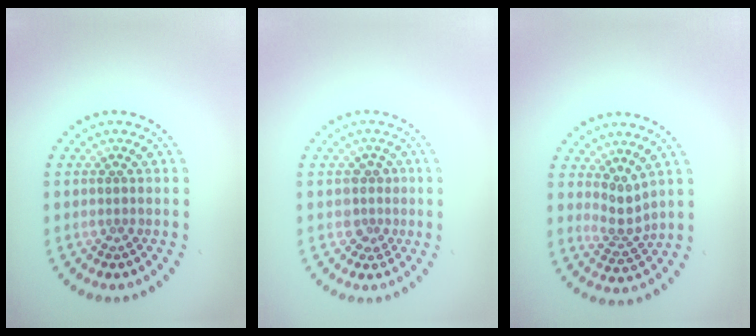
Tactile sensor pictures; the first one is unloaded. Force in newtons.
{"total": 1.8, "press": 1.5, "slide": 1.1}
{"total": 2.3, "press": 1.5, "slide": 1.7}